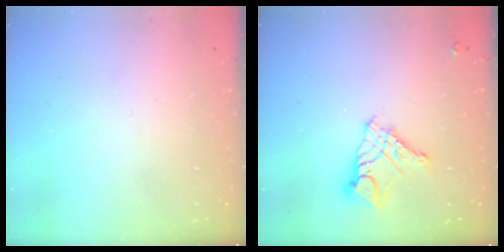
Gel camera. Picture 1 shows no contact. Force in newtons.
{"total": 10.5, "press": 10.4, "slide": 0.8}